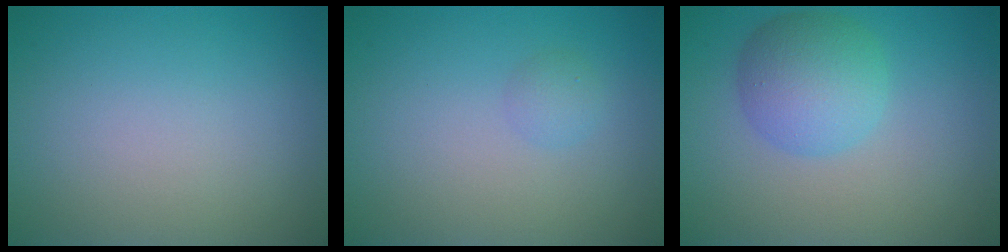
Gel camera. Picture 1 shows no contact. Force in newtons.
{"total": 1.0, "press": 1.0, "slide": 0.0}
{"total": 4.8, "press": 4.8, "slide": 0.1}